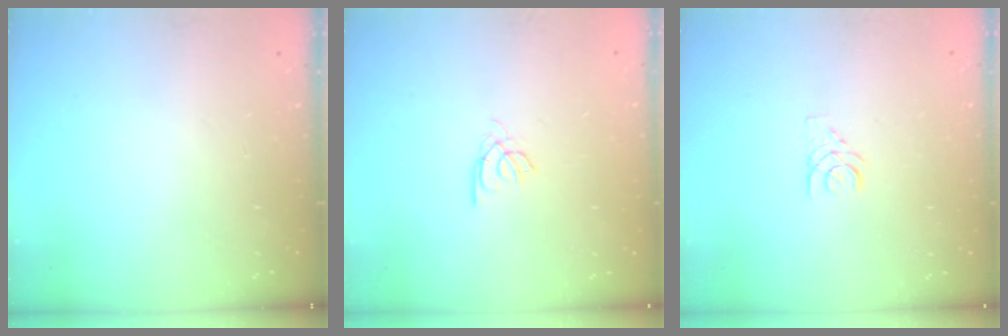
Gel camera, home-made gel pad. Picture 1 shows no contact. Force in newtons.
{"total": 2.2, "press": 2.1, "slide": 0.4}
{"total": 1.4, "press": 1.4, "slide": 0.2}